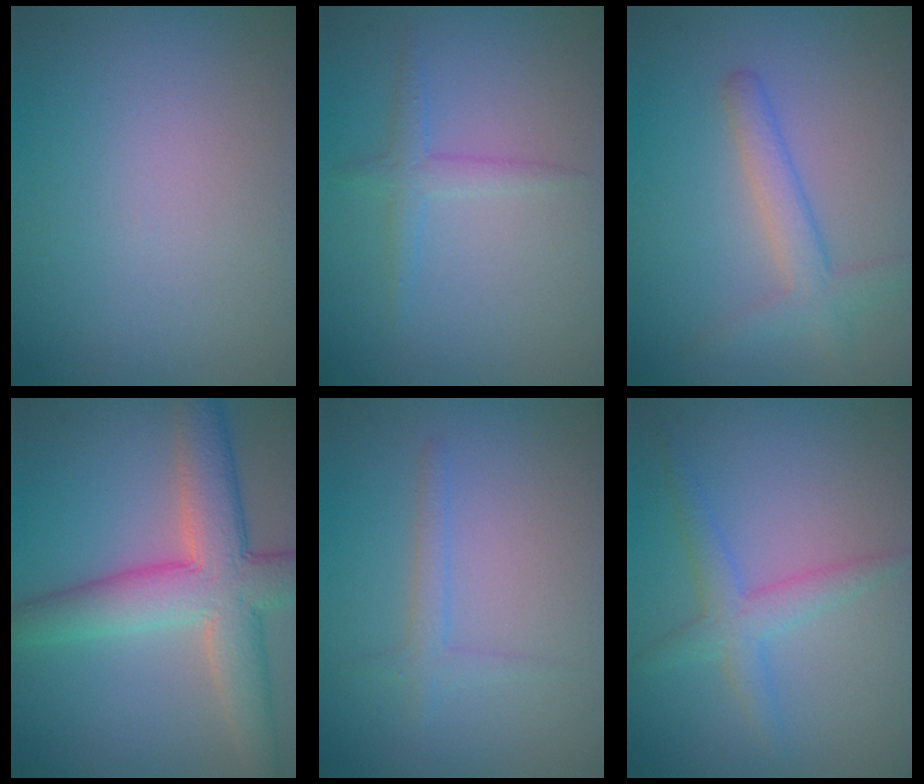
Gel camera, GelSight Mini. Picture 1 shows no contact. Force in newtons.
{"total": 1.7, "press": 1.7, "slide": 0.0}
{"total": 2.8, "press": 2.8, "slide": 0.1}
{"total": 7.5, "press": 7.5, "slide": 0.4}
{"total": 1.4, "press": 1.4, "slide": 0.1}
{"total": 2.7, "press": 2.7, "slide": 0.0}